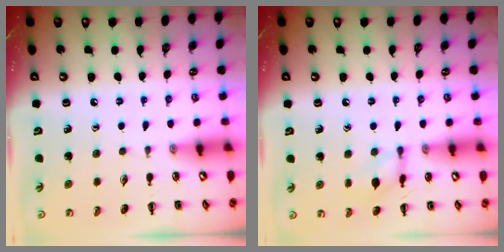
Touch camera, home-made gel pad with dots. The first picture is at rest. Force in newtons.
{"total": 7.8, "press": 7.7, "slide": 1.4}